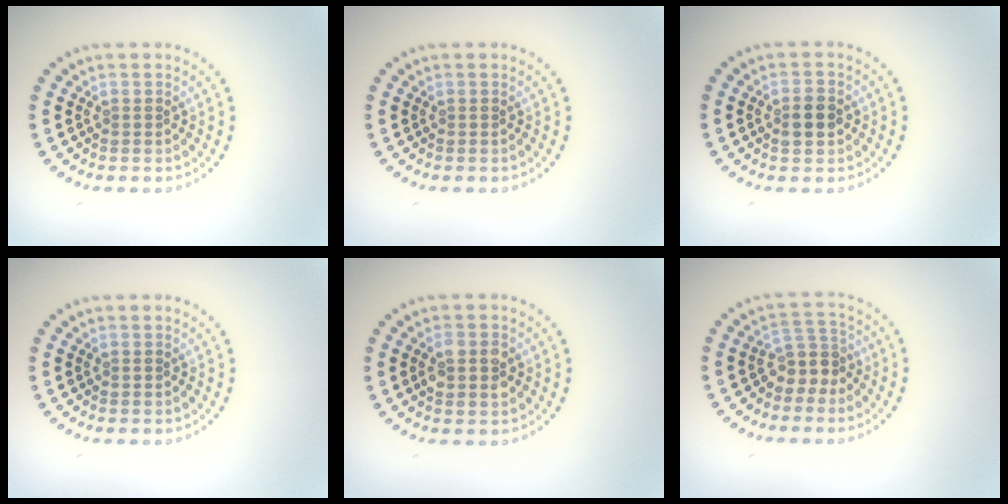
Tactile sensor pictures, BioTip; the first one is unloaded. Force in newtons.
{"total": 0.0}
{"total": 2.7, "press": 2.7, "slide": 0.1}
{"total": 0.0}
{"total": 2.9, "press": 2.9, "slide": 0.3}
{"total": 2.8, "press": 2.1, "slide": 1.8}